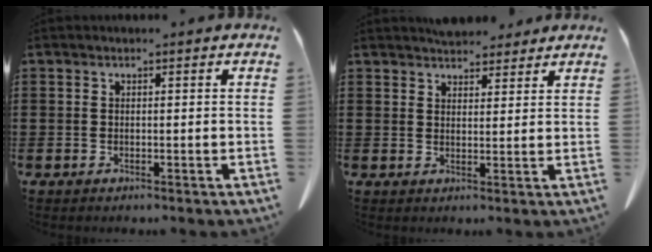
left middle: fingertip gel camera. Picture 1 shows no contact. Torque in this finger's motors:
{"motor_torque": [0.94, 0.22, 0.42, 0.11]}